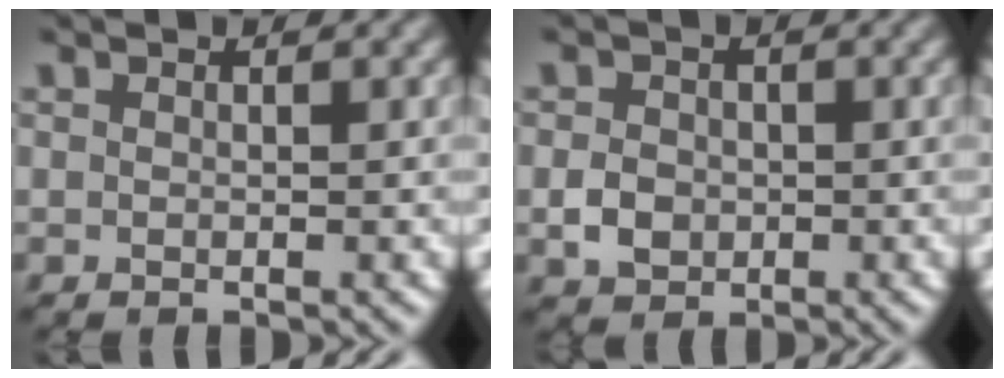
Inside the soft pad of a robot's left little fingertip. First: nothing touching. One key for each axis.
{"total": 2.2, "fx": -0.6, "fy": 1.9, "fz": 1.1, "tx": -0.022, "ty": 0.001, "tz": -0.012}